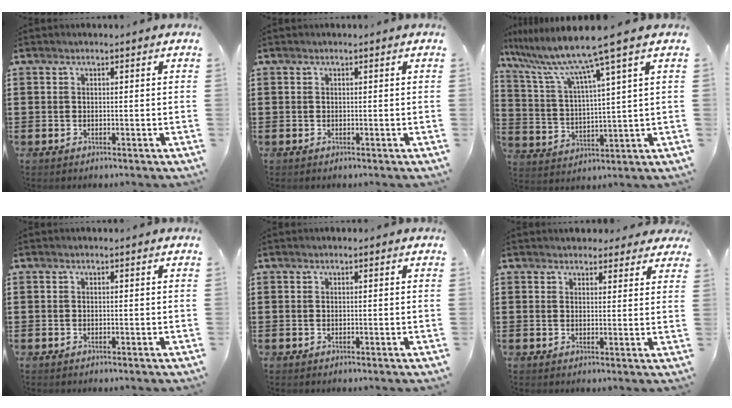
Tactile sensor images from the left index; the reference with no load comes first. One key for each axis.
{"total": 0.0}
{"total": 9.8, "fx": 7.4, "fy": -1.2, "fz": 6.2, "tx": -0.149, "ty": -0.043, "tz": 0.117}
{"total": 0.0}
{"total": 0.0}
{"total": 3.0, "fx": 2.8, "fy": 1.0, "fz": 0.5, "tx": -0.010, "ty": -0.006, "tz": 0.051}